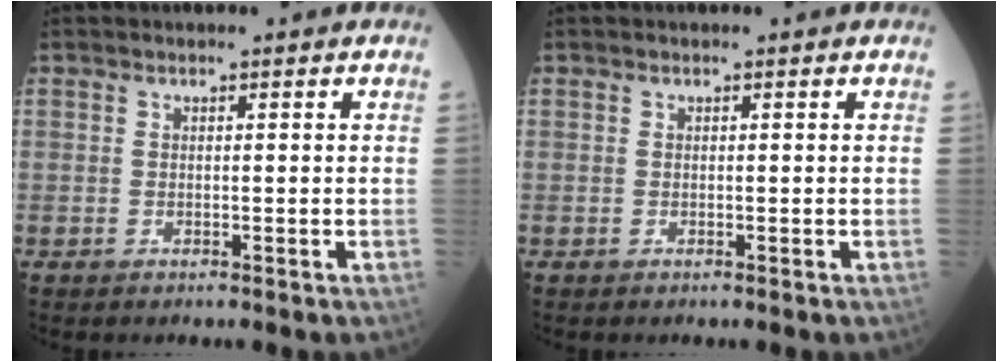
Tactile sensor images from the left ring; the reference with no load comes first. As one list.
[{"total": 0.0}]